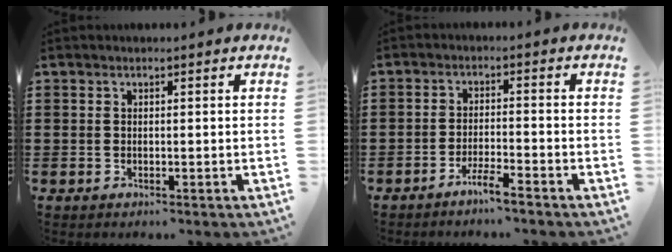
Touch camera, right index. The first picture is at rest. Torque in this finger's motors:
{"motor_torque": [1.02, 1.11, 0.16, 0.04]}